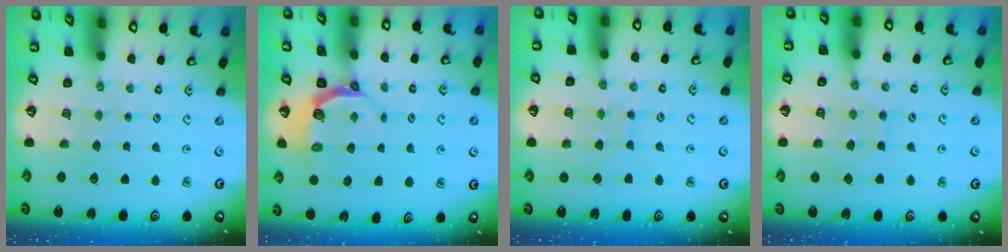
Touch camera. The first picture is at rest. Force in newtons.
{"total": 4.9, "press": 4.0, "slide": 2.8}
{"total": 7.6, "press": 7.5, "slide": 0.7}
{"total": 7.0, "press": 6.9, "slide": 0.7}